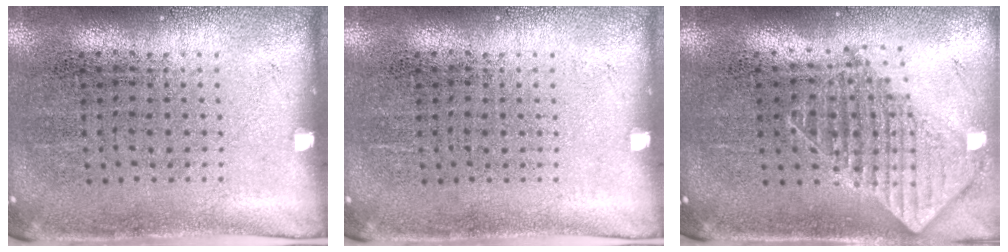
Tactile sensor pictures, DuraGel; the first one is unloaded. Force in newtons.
{"total": 0.0}
{"total": 1.8, "press": 1.5, "slide": 1.1}